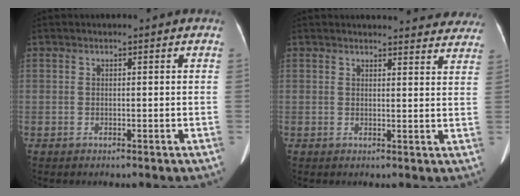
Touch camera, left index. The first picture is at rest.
{"total": 17.6, "force": [16.8, 3.4, 3.8], "torque": [-0.024, -0.038, 0.174]}